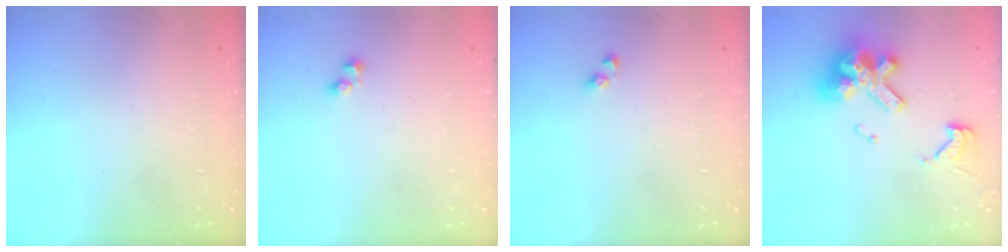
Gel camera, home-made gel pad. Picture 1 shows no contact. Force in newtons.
{"total": 2.2, "press": 2.0, "slide": 0.9}
{"total": 3.1, "press": 3.1, "slide": 0.3}
{"total": 14.8, "press": 14.7, "slide": 1.7}